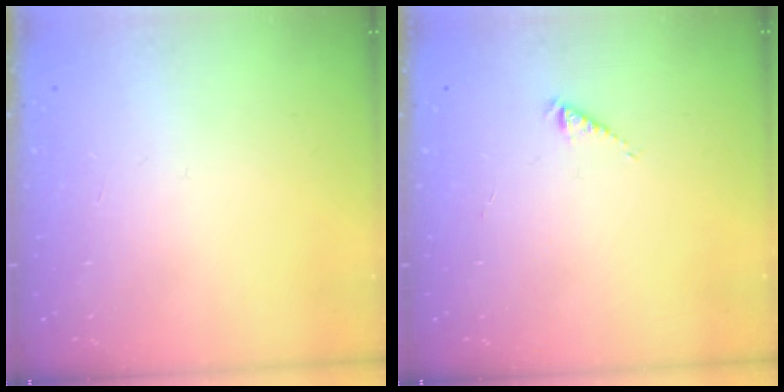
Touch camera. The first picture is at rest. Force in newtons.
{"total": 1.1, "press": 1.1, "slide": 0.3}